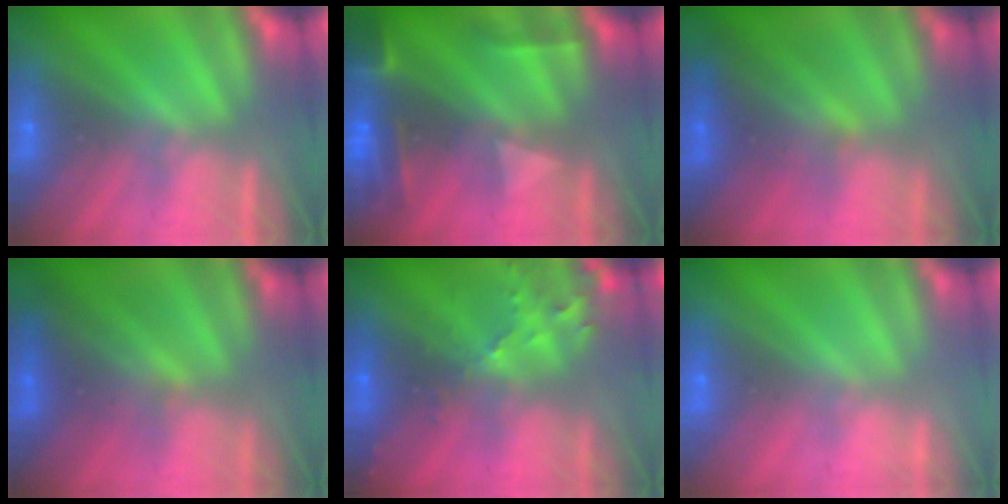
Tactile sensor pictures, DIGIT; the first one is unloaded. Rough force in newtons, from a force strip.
{"total": 7.3}
{"total": 2.5}
{"total": 2.5}
{"total": 6.7}
{"total": 3.8}